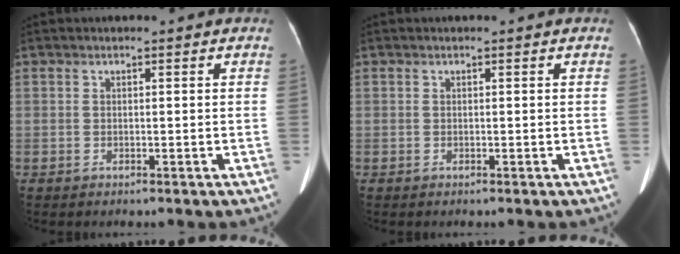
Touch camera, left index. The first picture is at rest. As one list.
[{"total": 0.0}]